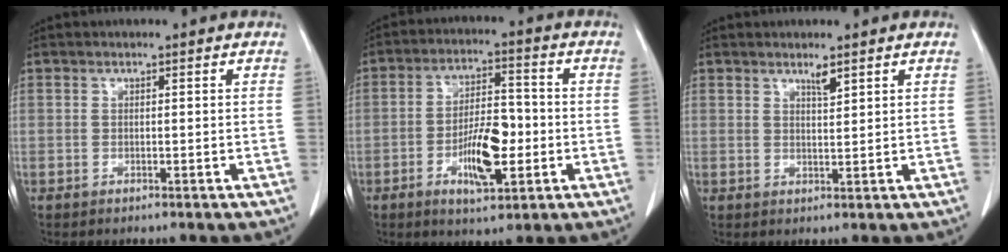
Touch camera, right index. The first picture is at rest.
{"total": 9.6, "force": [-2.7, 3.2, 8.6], "torque": [-0.156, 0.004, -0.043]}
{"total": 1.8, "force": [1.4, 0.1, 1.2], "torque": [-0.025, -0.004, 0.027]}